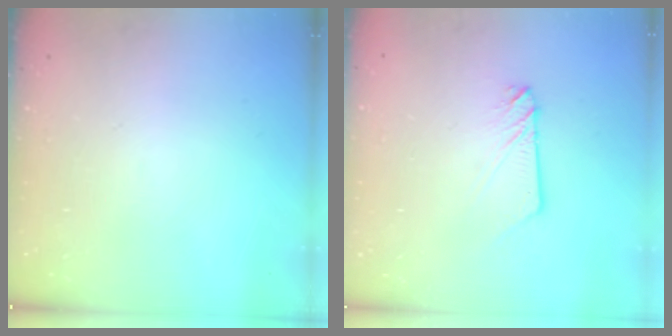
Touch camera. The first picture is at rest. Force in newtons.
{"total": 3.0, "press": 3.0, "slide": 0.2}